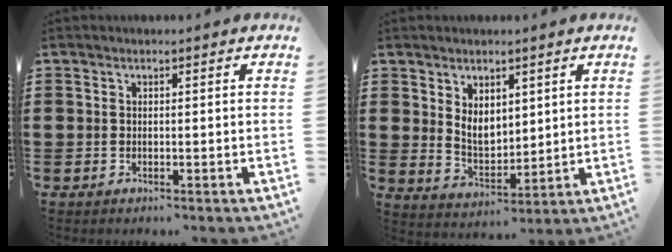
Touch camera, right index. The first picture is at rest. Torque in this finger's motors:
{"motor_torque": [0.92, 1.22, 0.32, 0.12]}